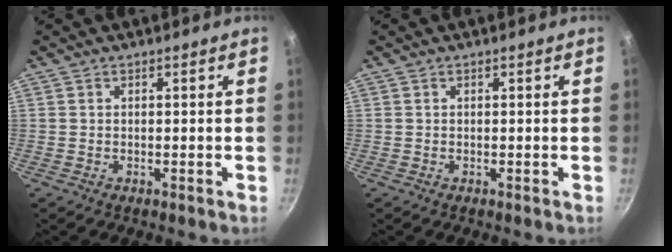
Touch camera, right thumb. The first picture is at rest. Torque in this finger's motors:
{"motor_torque": [-0.01, 0.01, 0.04, 0.00, 0.00]}